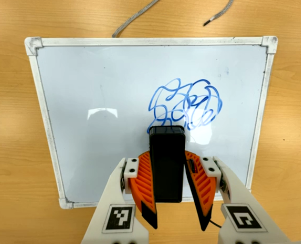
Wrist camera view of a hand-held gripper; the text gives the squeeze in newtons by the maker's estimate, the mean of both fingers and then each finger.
{"total": 6.1, "left": 5.5, "right": 6.7}